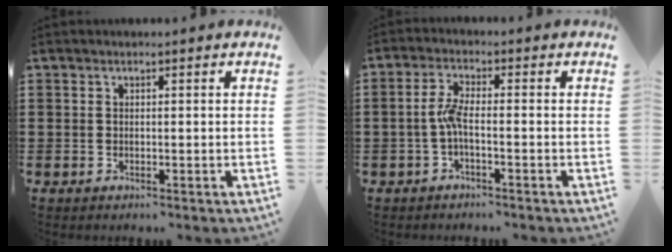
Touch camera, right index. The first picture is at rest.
{"total": 3.7, "force": [-1.1, 0.8, 3.4], "torque": [-0.079, -0.002, -0.026]}